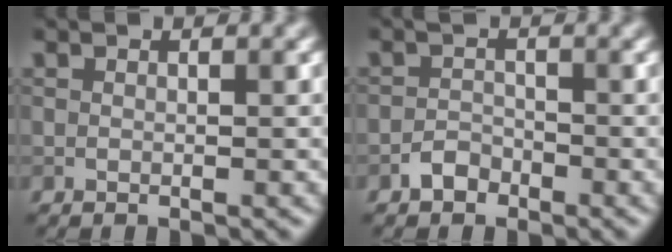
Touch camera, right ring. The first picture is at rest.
{"total": 1.7, "force": [-1.2, 1.1, 0.5], "torque": [-0.003, 0.005, -0.023]}